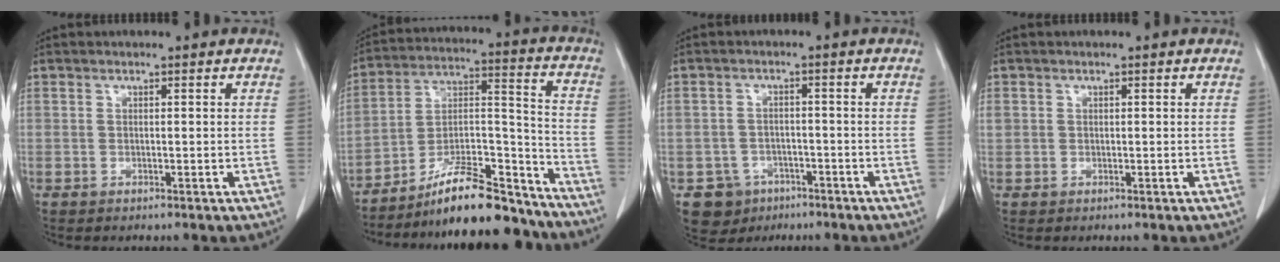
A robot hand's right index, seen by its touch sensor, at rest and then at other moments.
{"total": 19.3, "force": [-16.8, 3.4, 9.0], "torque": [-0.152, 0.032, -0.281]}
{"total": 5.3, "force": [-3.0, 4.4, 0.6], "torque": [-0.009, 0.010, -0.041]}
{"total": 1.1, "force": [0.2, 1.0, 0.3], "torque": [-0.007, 0.014, 0.007]}